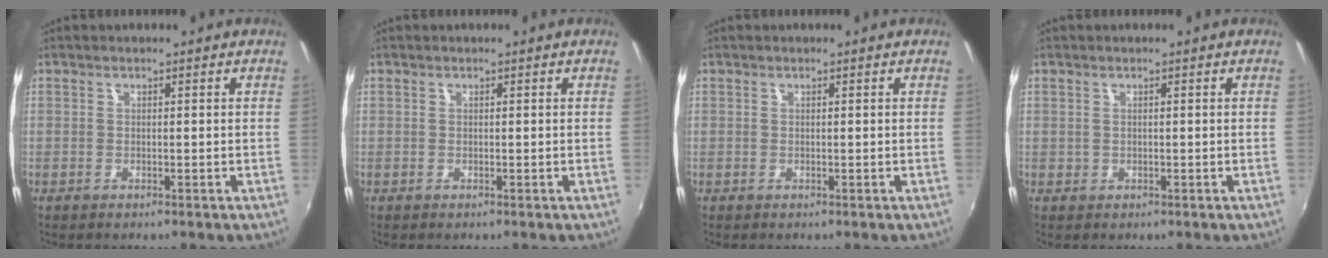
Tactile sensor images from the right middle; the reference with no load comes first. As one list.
[{"total": 0.0}, {"total": 0.0}, {"total": 0.5, "force": [-0.1, 0.5, 0.1], "torque": [0.001, -0.001, -0.001]}]